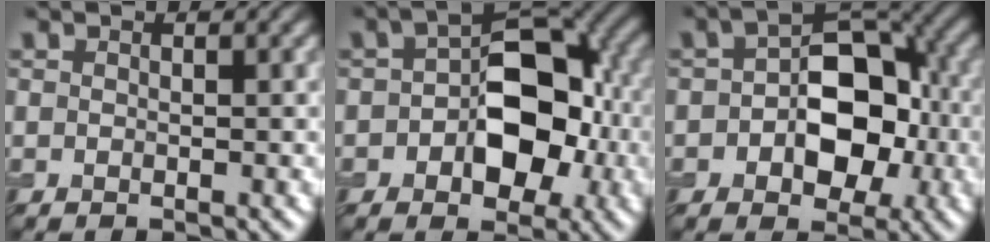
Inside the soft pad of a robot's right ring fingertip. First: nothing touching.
{"total": 7.9, "force": [-0.9, 4.9, 6.2], "torque": [-0.086, 0.016, -0.018]}
{"total": 7.4, "force": [-0.7, 4.9, 5.6], "torque": [-0.076, 0.013, -0.013]}